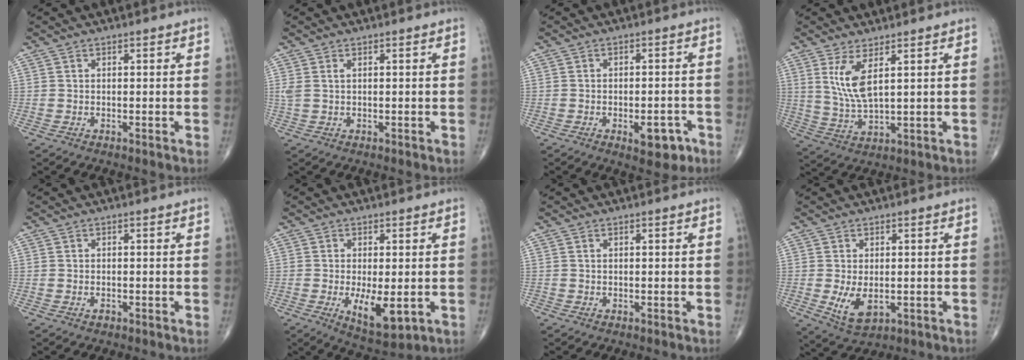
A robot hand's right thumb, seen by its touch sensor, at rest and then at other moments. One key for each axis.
{"total": 1.9, "fx": 0.6, "fy": 0.9, "fz": 1.6, "tx": -0.048, "ty": 0.015, "tz": 0.020}
{"total": 5.9, "fx": -2.8, "fy": 2.8, "fz": 4.4, "tx": -0.041, "ty": 0.013, "tz": -0.032}
{"total": 7.1, "fx": 2.8, "fy": 2.1, "fz": 6.2, "tx": -0.133, "ty": -0.025, "tz": 0.067}
{"total": 0.8, "fx": -0.5, "fy": 0.5, "fz": 0.5, "tx": -0.007, "ty": 0.002, "tz": -0.008}
{"total": 8.2, "fx": -1.7, "fy": 3.3, "fz": 7.3, "tx": -0.114, "ty": -0.020, "tz": -0.019}
{"total": 0.0}
{"total": 5.9, "fx": -0.9, "fy": 3.4, "fz": 4.8, "tx": -0.085, "ty": -0.015, "tz": -0.007}